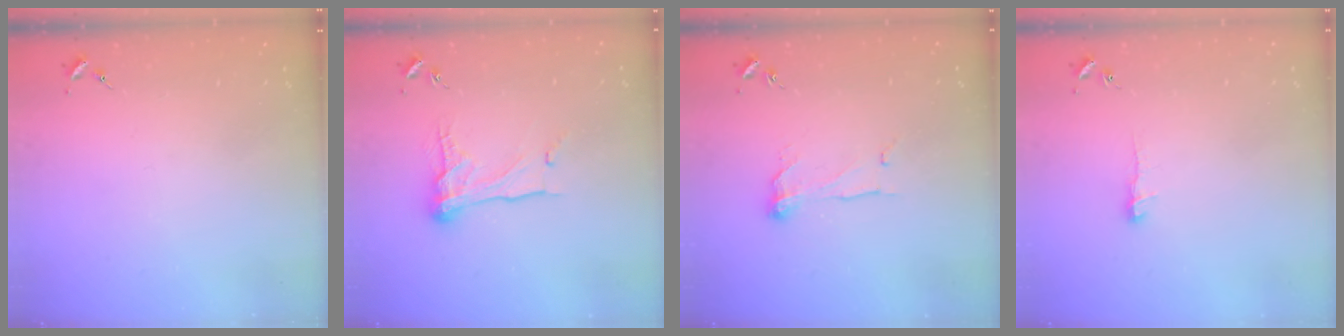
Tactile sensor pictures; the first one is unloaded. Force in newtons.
{"total": 13.6, "press": 13.6, "slide": 1.0}
{"total": 8.3, "press": 8.3, "slide": 0.4}
{"total": 5.1, "press": 5.0, "slide": 0.5}